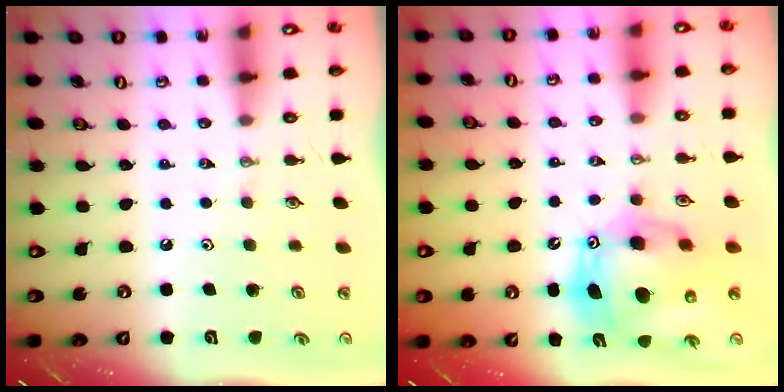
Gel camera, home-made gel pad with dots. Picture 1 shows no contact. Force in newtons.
{"total": 16.5, "press": 16.3, "slide": 2.7}